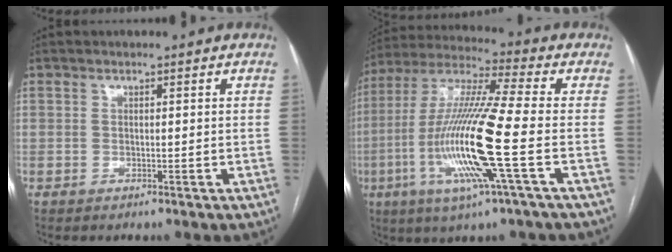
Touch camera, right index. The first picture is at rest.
{"total": 17.8, "force": [-4.3, 0.0, 17.3], "torque": [-0.356, -0.013, -0.091]}